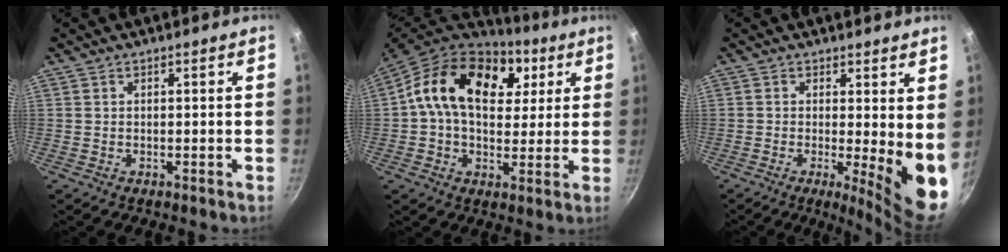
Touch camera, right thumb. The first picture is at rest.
{"total": 21.3, "force": [6.4, 14.1, 14.6], "torque": [-0.223, 0.002, 0.090]}
{"total": 9.2, "force": [-0.1, 2.3, 8.9], "torque": [-0.108, -0.023, 0.001]}